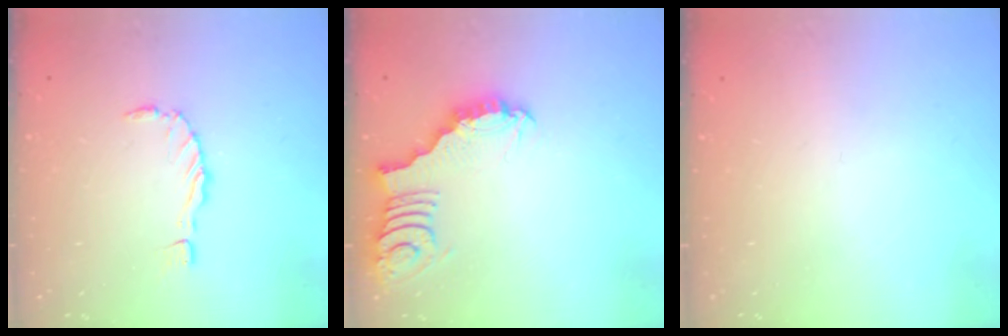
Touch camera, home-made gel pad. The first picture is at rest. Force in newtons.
{"total": 2.3, "press": 2.3, "slide": 0.4}
{"total": 0.0}